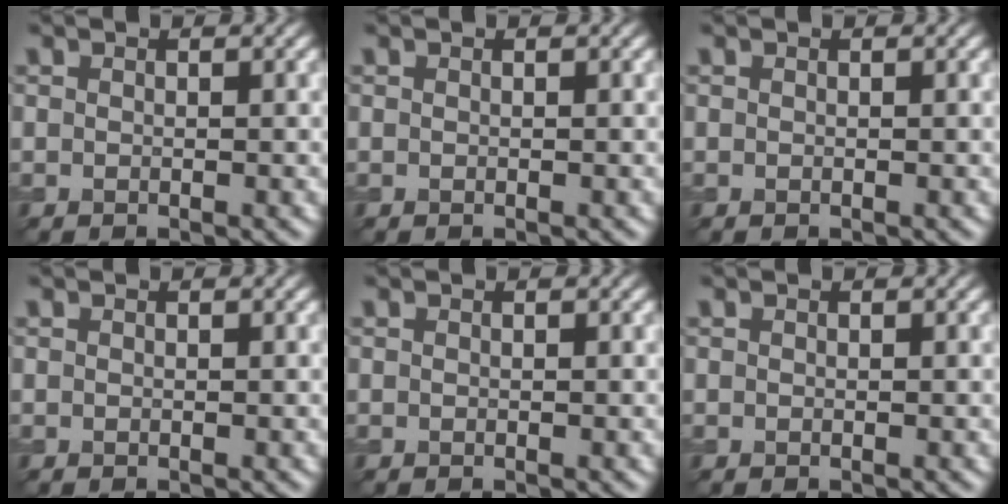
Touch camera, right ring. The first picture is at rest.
{"total": 0.0}
{"total": 0.0}
{"total": 0.0}
{"total": 0.0}
{"total": 0.0}